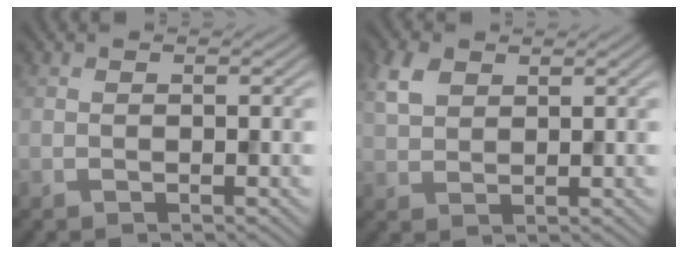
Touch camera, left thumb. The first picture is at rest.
{"total": 3.9, "force": [1.9, 2.5, 2.3], "torque": [-0.061, 0.007, 0.039]}